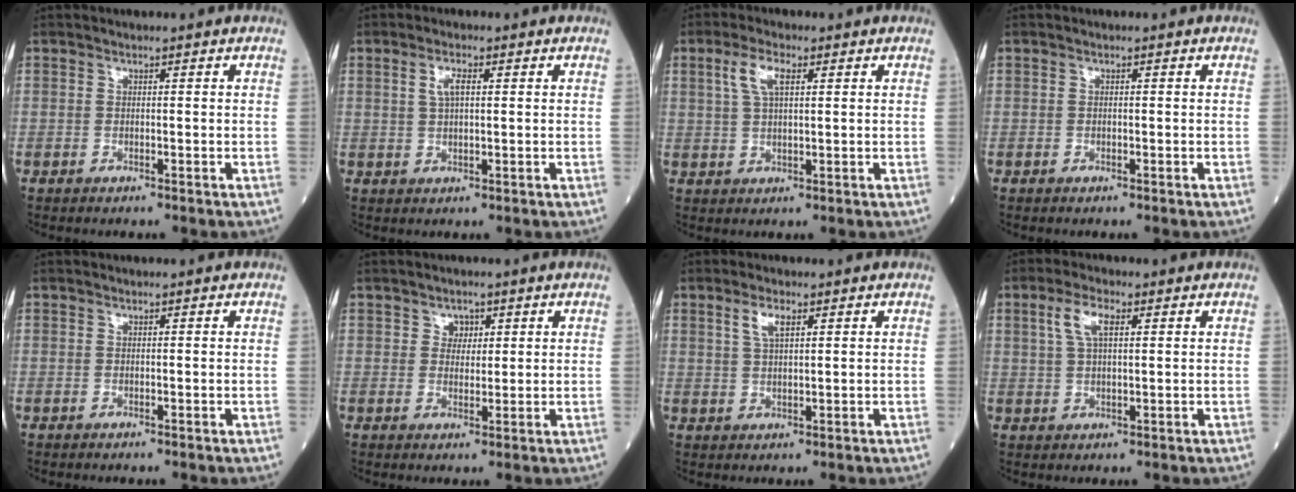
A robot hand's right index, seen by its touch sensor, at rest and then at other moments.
{"total": 3.0, "force": [1.0, 0.9, 2.7], "torque": [-0.056, 0.005, 0.020]}
{"total": 4.6, "force": [2.0, 1.6, 3.8], "torque": [-0.087, 0.013, 0.043]}
{"total": 0.0}
{"total": 0.0}
{"total": 2.3, "force": [1.2, 1.9, 0.8], "torque": [-0.007, 0.001, 0.018]}
{"total": 3.2, "force": [1.7, 1.0, 2.5], "torque": [-0.056, 0.006, 0.037]}
{"total": 4.6, "force": [1.9, 1.6, 3.8], "torque": [-0.087, 0.014, 0.042]}